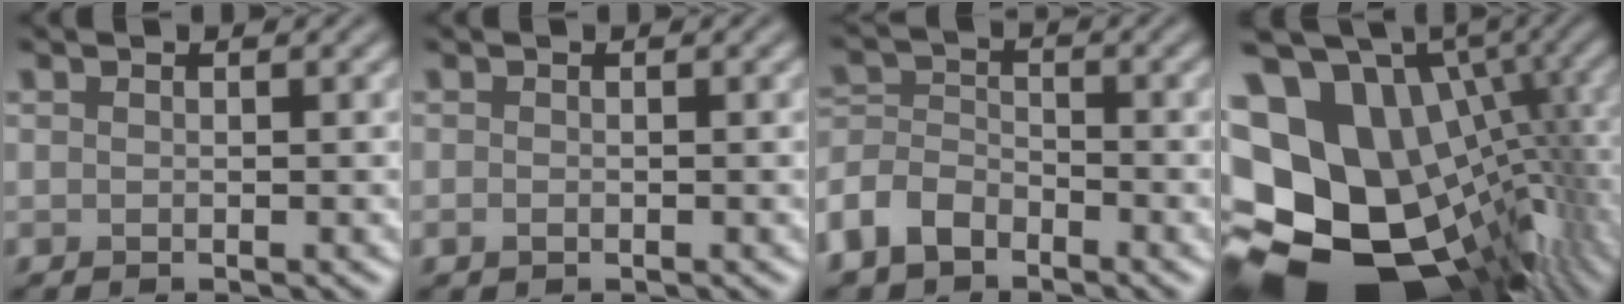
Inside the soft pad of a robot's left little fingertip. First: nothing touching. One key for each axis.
{"total": 0.6, "fx": -0.2, "fy": 0.4, "fz": 0.4, "tx": -0.006, "ty": -0.003, "tz": -0.003}
{"total": 4.2, "fx": -2.9, "fy": 2.5, "fz": 1.7, "tx": -0.039, "ty": 0.002, "tz": -0.070}
{"total": 20.2, "fx": -3.2, "fy": 14.8, "fz": 13.5, "tx": -0.233, "ty": 0.007, "tz": -0.028}